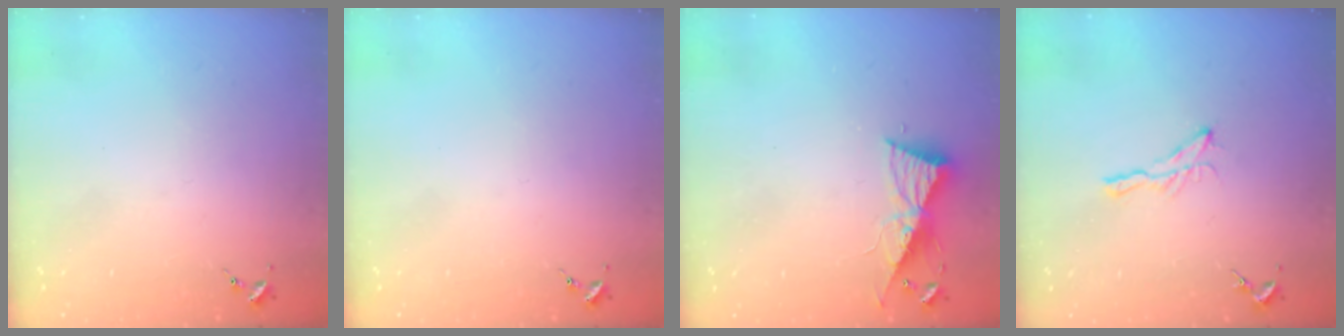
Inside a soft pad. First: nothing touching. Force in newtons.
{"total": 0.0}
{"total": 9.1, "press": 9.1, "slide": 0.9}
{"total": 6.0, "press": 6.0, "slide": 0.2}